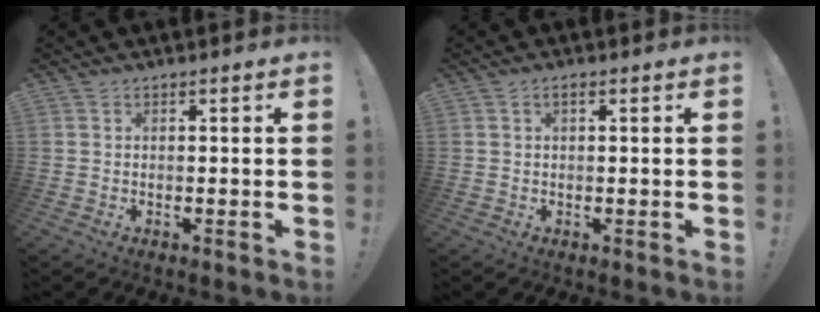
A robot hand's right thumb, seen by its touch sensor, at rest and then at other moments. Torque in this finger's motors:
{"motor_torque": [-0.33, 0.23, -0.08, 0.10, 0.00]}